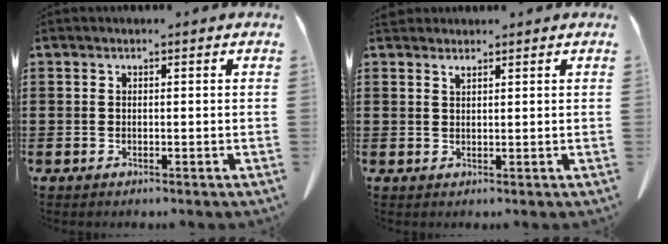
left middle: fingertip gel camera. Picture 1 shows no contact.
{"total": 1.5, "force": [1.3, 0.2, 0.6], "torque": [-0.015, -0.003, 0.027]}